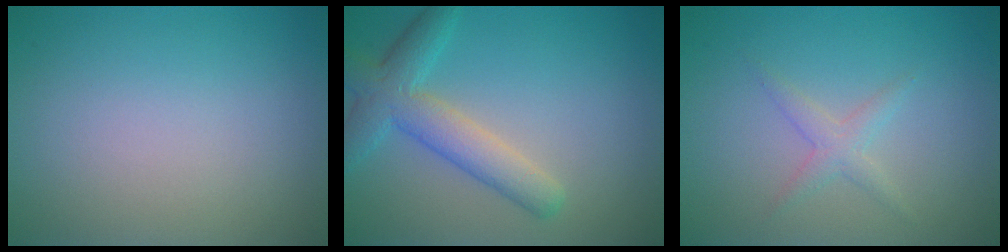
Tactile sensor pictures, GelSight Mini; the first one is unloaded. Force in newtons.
{"total": 4.6, "press": 4.6, "slide": 0.2}
{"total": 1.6, "press": 1.6, "slide": 0.1}